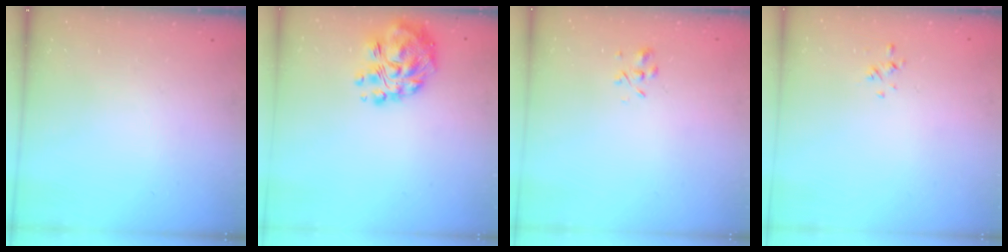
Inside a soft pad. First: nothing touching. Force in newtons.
{"total": 12.9, "press": 12.4, "slide": 3.6}
{"total": 2.6, "press": 2.4, "slide": 1.0}
{"total": 0.6, "press": 0.3, "slide": 0.5}